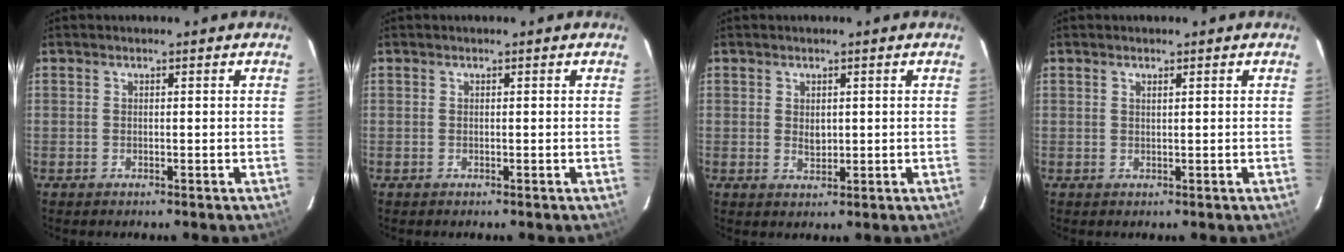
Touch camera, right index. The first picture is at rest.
{"total": 0.0}
{"total": 2.2, "force": [0.3, 1.6, 1.4], "torque": [-0.020, -0.002, 0.008]}
{"total": 0.7, "force": [0.5, 0.1, 0.5], "torque": [-0.008, 0.002, 0.009]}